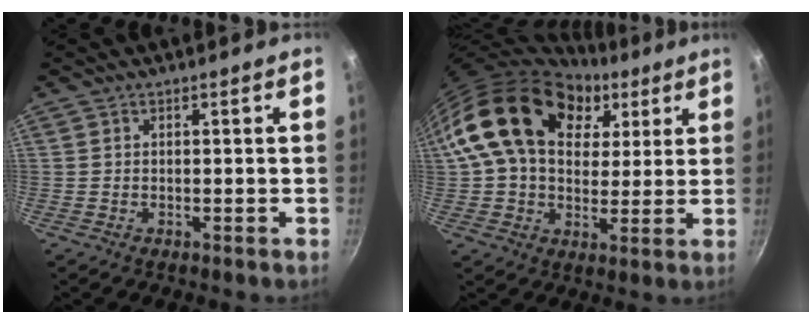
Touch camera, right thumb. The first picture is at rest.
{"total": 21.6, "force": [8.8, 14.3, 13.5], "torque": [-0.215, -0.006, 0.143]}